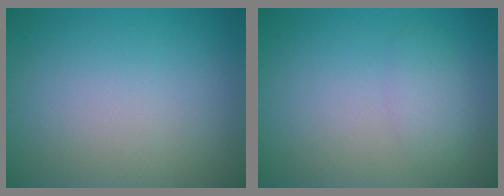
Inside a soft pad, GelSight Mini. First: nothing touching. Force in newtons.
{"total": 1.8, "press": 1.8, "slide": 0.0}